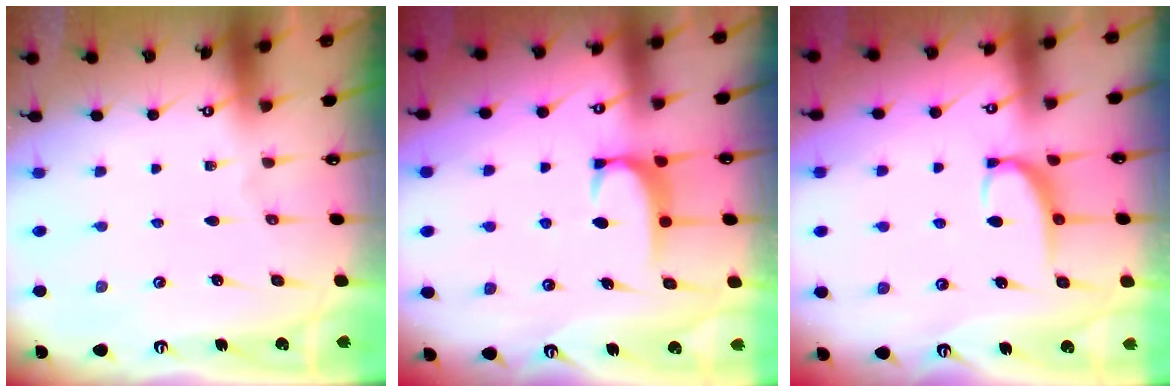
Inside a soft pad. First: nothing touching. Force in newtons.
{"total": 1.6, "press": 1.6, "slide": 0.5}
{"total": 2.9, "press": 2.7, "slide": 0.9}